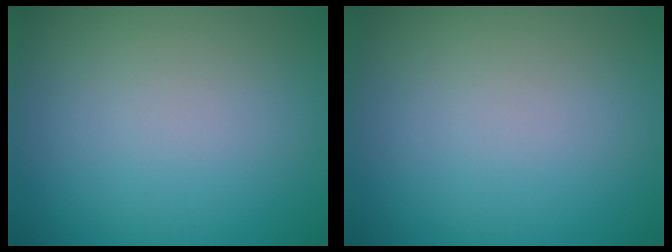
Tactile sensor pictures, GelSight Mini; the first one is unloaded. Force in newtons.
{"total": 0.0}